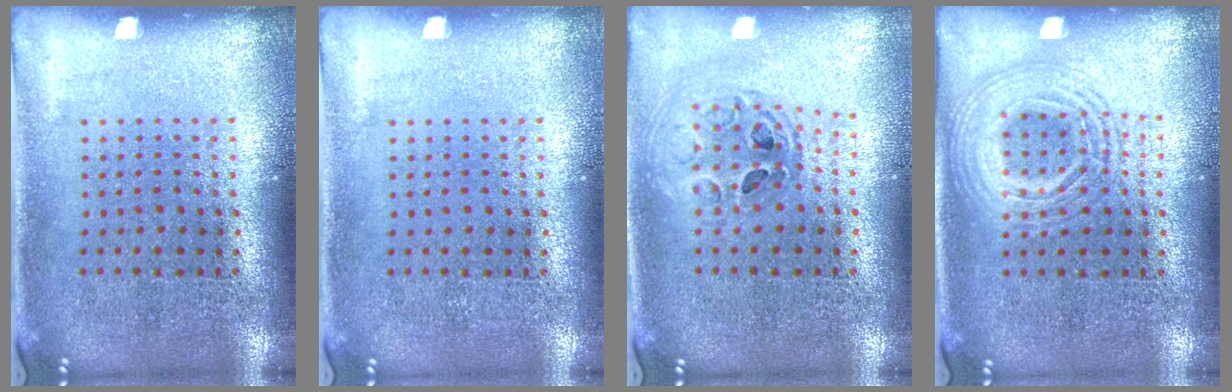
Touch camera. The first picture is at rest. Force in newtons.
{"total": 0.0}
{"total": 0.7, "press": 0.7, "slide": 0.1}
{"total": 2.1, "press": 2.0, "slide": 0.3}